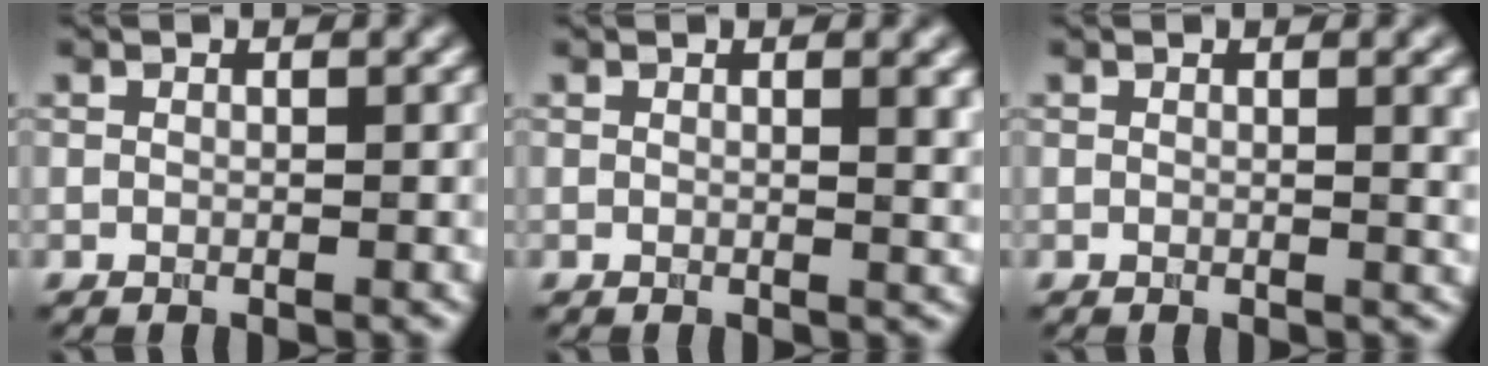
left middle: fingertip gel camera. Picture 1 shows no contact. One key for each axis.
{"total": 2.1, "fx": 0.8, "fy": 0.7, "fz": 1.8, "tx": -0.012, "ty": 0.001, "tz": 0.008}
{"total": 2.1, "fx": 0.5, "fy": 0.6, "fz": 1.9, "tx": -0.016, "ty": 0.001, "tz": 0.003}